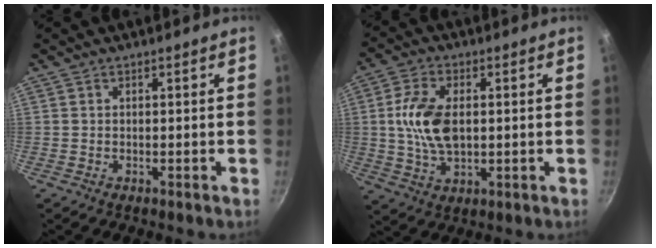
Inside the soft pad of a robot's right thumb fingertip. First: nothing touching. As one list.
[{"total": 10.7, "force": [0.9, 6.3, 8.7], "torque": [-0.158, 0.003, 0.017]}]